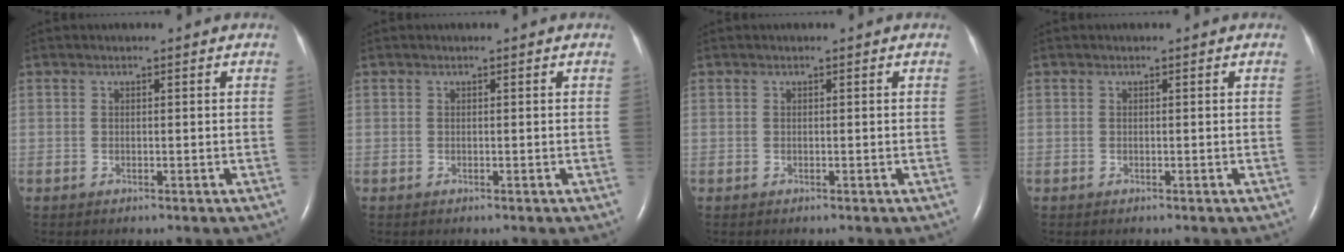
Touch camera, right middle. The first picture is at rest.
{"total": 0.0}
{"total": 0.0}
{"total": 0.0}